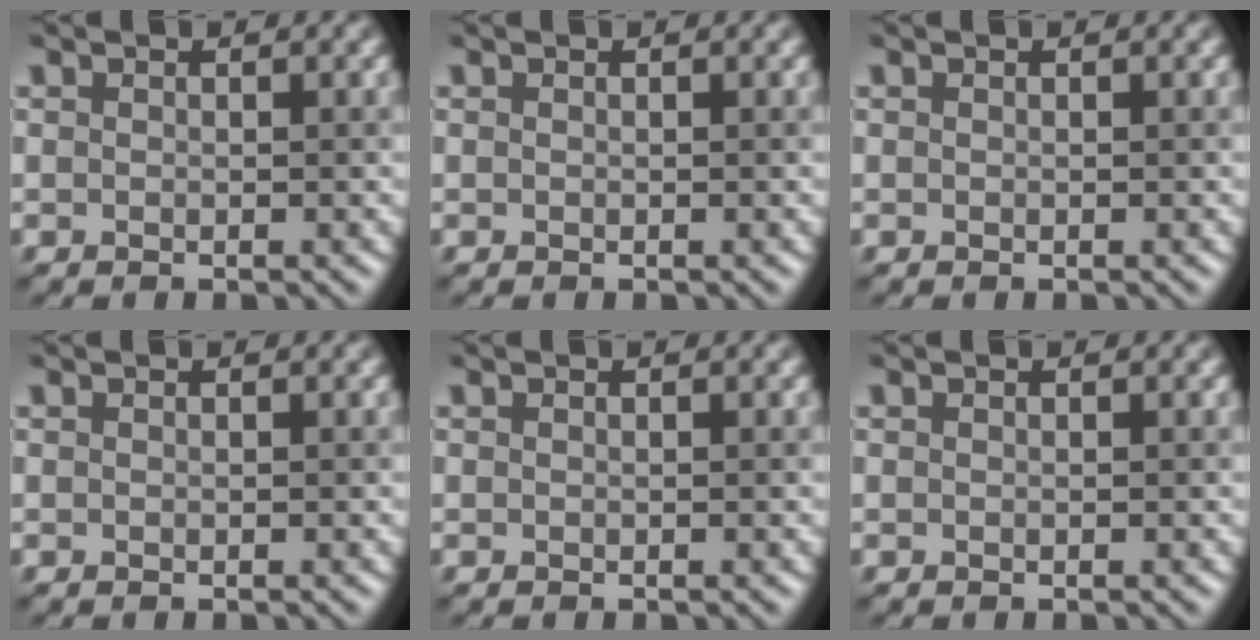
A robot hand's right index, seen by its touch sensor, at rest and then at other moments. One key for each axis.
{"total": 0.0}
{"total": 0.0}
{"total": 0.0}
{"total": 0.0}
{"total": 0.0}